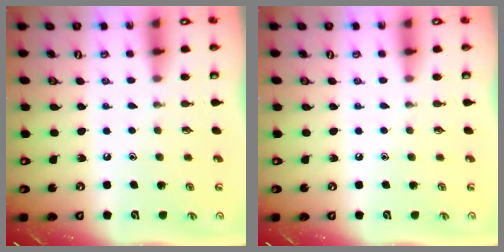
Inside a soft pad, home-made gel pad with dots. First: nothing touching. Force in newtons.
{"total": 0.0}